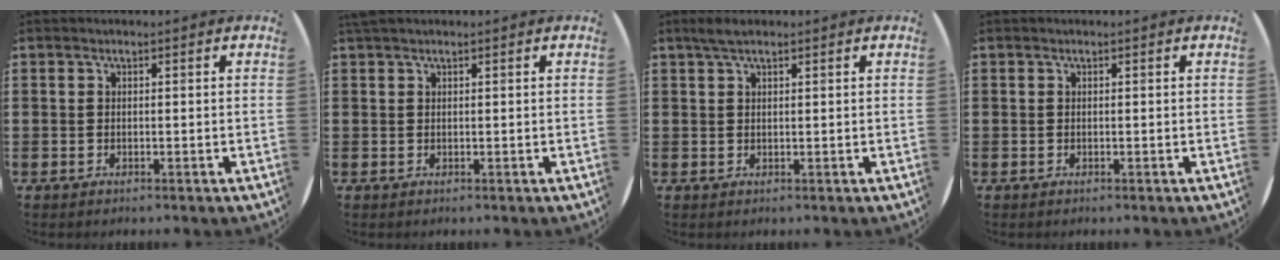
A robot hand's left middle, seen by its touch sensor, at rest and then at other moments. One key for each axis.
{"total": 0.5, "fx": 0.5, "fy": 0.0, "fz": 0.2, "tx": -0.003, "ty": 0.001, "tz": 0.009}
{"total": 1.9, "fx": 1.4, "fy": 0.4, "fz": 1.1, "tx": -0.023, "ty": 0.005, "tz": 0.025}
{"total": 0.0}